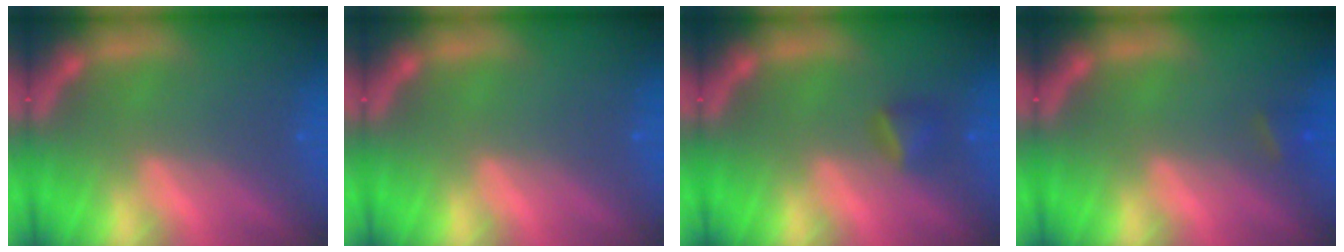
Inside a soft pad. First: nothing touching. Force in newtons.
{"total": 0.0}
{"total": 1.9}
{"total": 1.4}